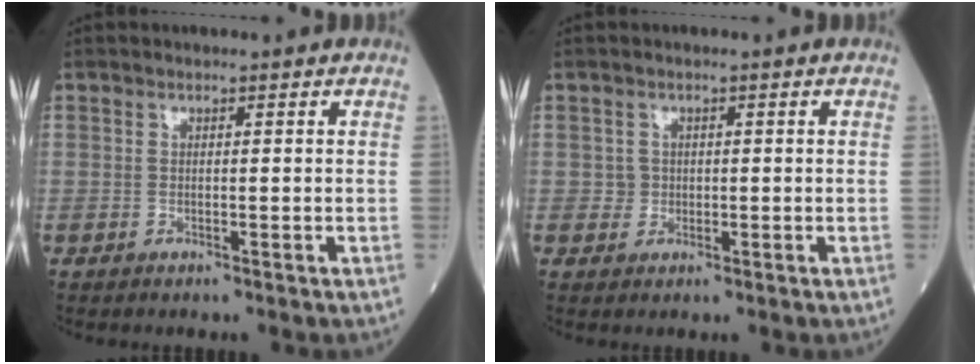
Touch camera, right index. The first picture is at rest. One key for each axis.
{"total": 1.4, "fx": -0.1, "fy": 1.4, "fz": 0.1, "tx": 0.004, "ty": 0.005, "tz": -0.002}